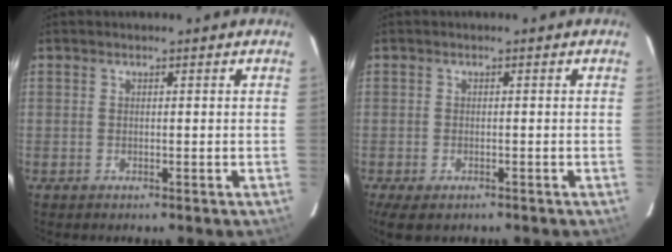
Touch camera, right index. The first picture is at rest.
{"total": 5.2, "force": [-3.4, 2.3, 3.1], "torque": [-0.072, -0.021, -0.056]}